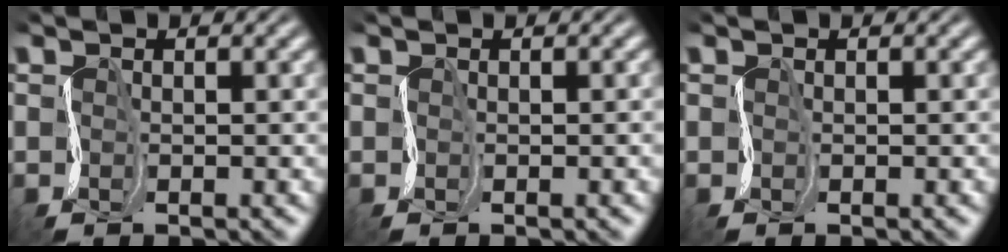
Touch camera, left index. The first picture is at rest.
{"total": 1.1, "force": [-0.1, 0.5, 1.0], "torque": [-0.001, 0.003, -0.005]}
{"total": 0.0}